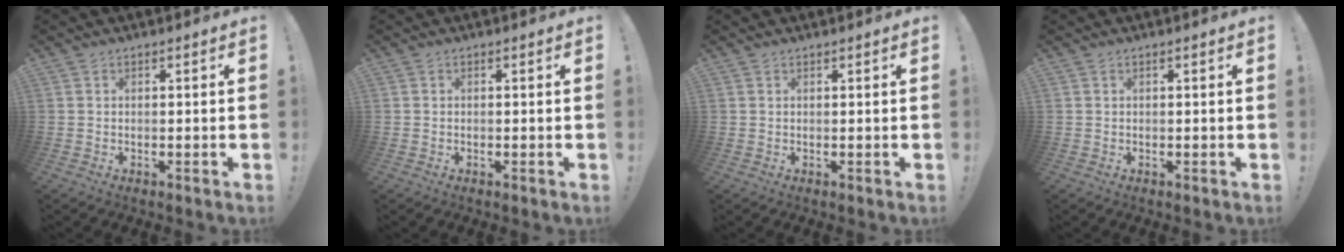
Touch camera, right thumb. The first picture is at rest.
{"total": 0.0}
{"total": 0.5, "force": [0.5, 0.1, -0.1], "torque": [0.009, -0.005, 0.009]}
{"total": 0.0}